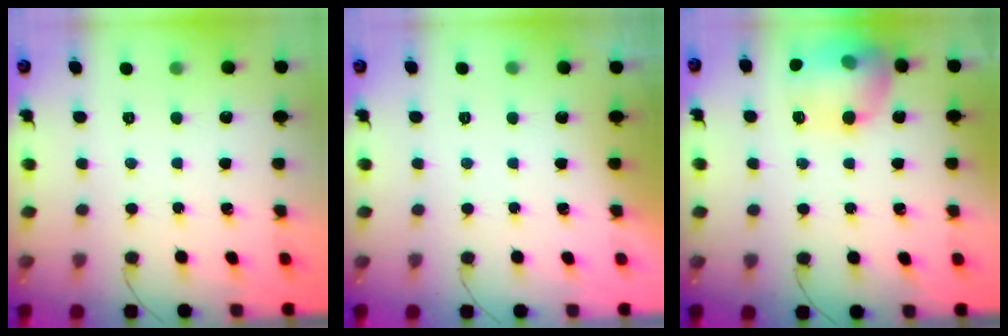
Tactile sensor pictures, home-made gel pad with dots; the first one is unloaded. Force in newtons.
{"total": 0.0}
{"total": 16.7, "press": 16.6, "slide": 1.4}